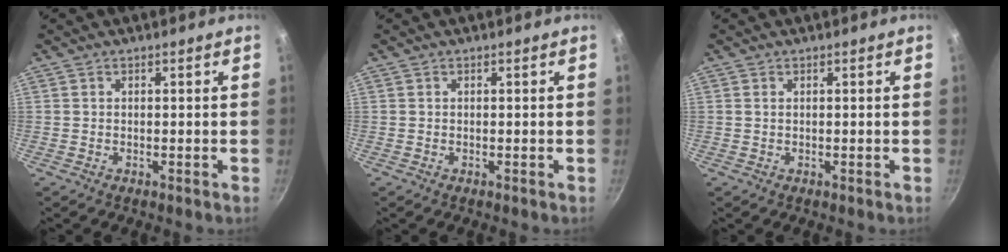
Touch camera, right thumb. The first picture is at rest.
{"total": 0.0}
{"total": 0.0}